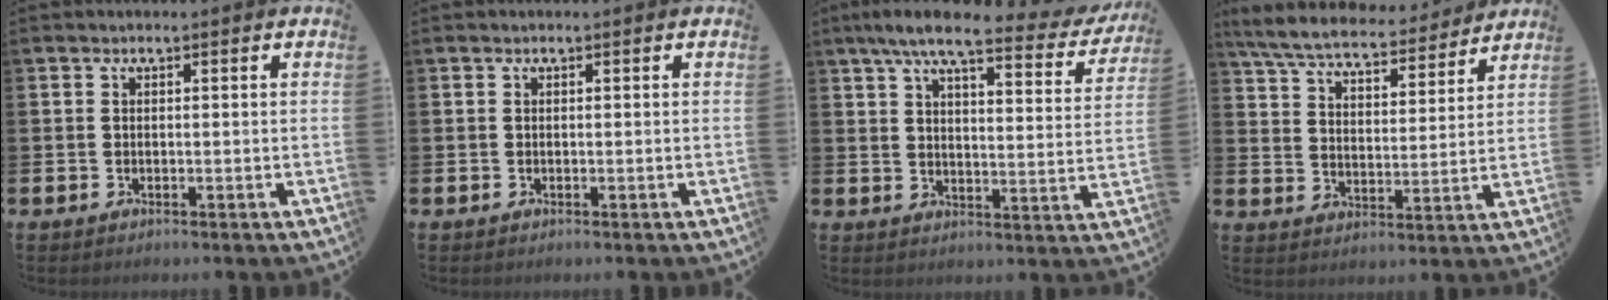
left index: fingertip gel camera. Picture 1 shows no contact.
{"total": 0.0}
{"total": 7.9, "force": [6.5, 1.1, 4.3], "torque": [-0.090, -0.033, 0.107]}
{"total": 7.0, "force": [6.6, 1.3, 2.0], "torque": [-0.071, -0.043, 0.114]}